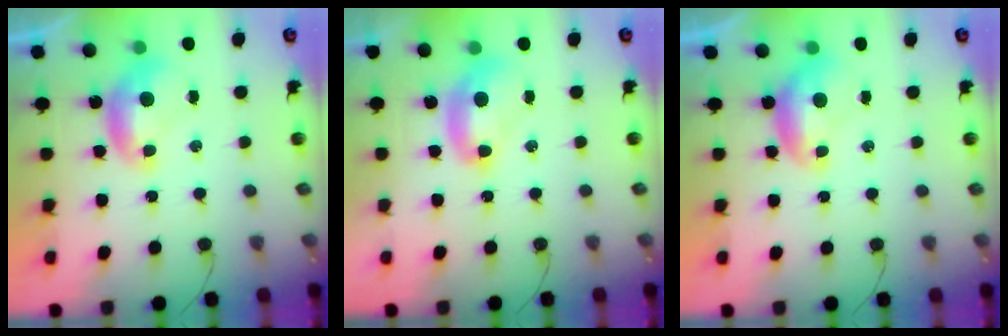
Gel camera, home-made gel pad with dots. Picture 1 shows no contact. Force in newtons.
{"total": 2.5, "press": 2.5, "slide": 0.1}
{"total": 0.6, "press": 0.6, "slide": 0.2}